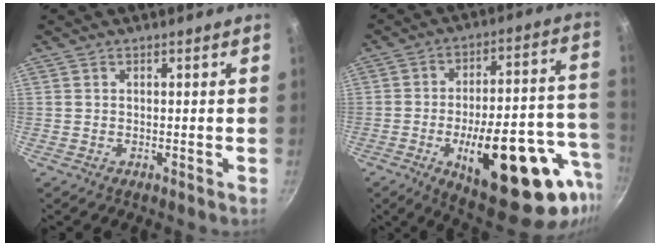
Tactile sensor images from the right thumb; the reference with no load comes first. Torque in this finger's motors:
{"motor_torque": [2.75, 2.26, 2.27, -0.49, 0.23]}